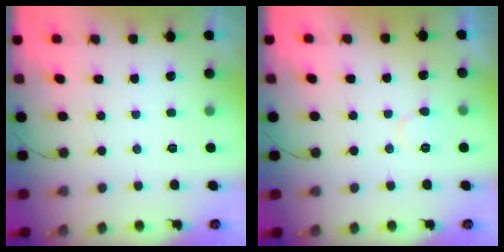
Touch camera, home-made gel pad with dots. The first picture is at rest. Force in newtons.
{"total": 6.4, "press": 6.4, "slide": 0.5}